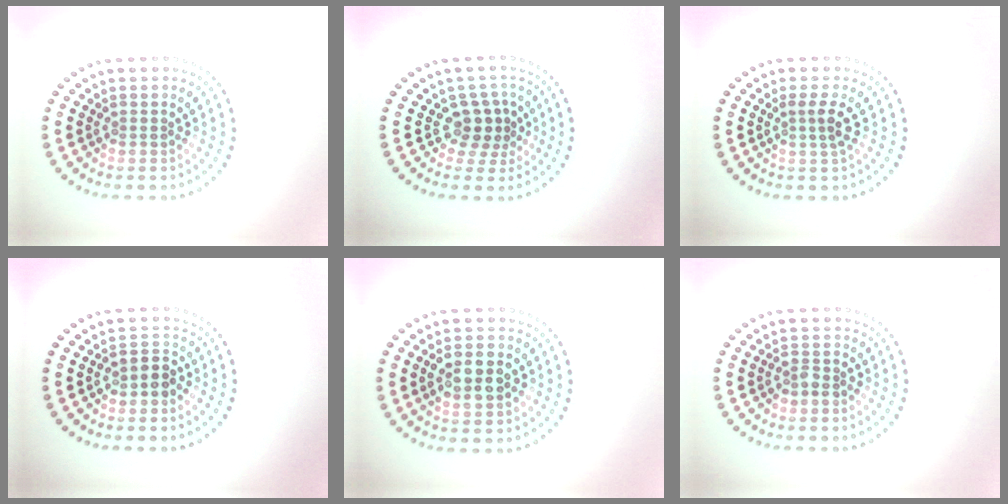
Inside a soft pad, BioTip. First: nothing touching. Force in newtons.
{"total": 2.6, "press": 2.1, "slide": 1.5}
{"total": 1.8, "press": 1.3, "slide": 1.2}
{"total": 1.8, "press": 1.6, "slide": 0.9}
{"total": 3.8, "press": 3.8, "slide": 0.3}
{"total": 1.3, "press": 1.2, "slide": 0.6}